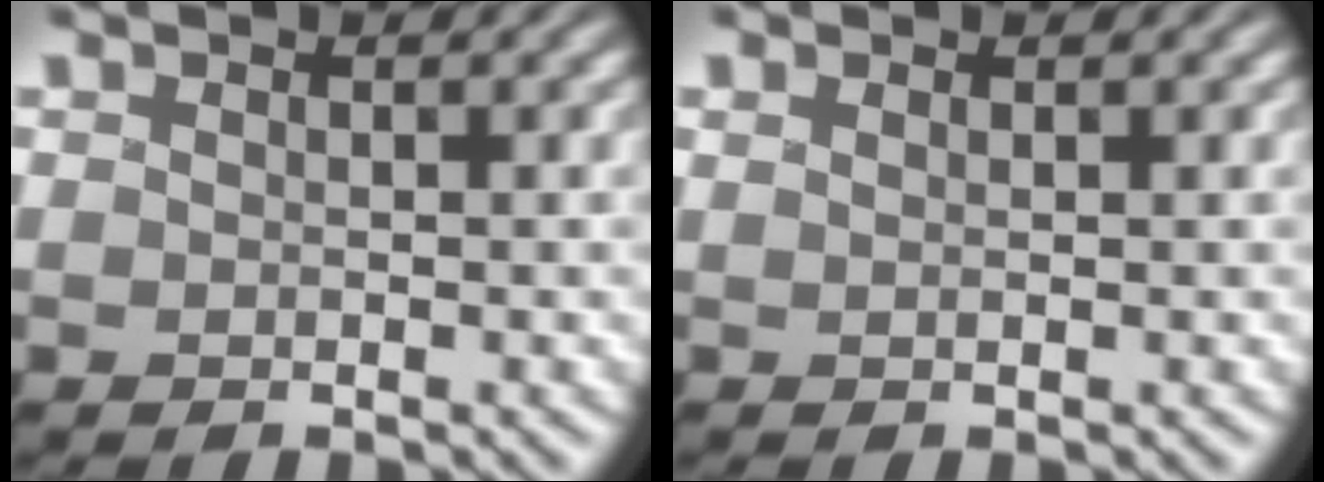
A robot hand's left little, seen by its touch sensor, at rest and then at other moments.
{"total": 0.0}